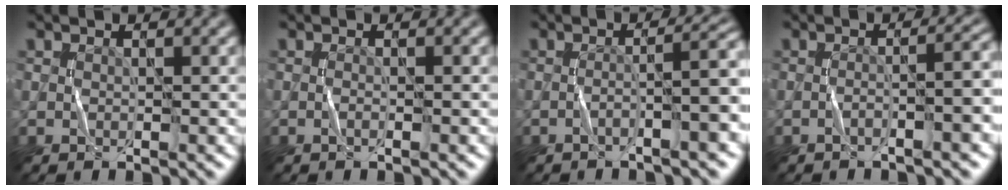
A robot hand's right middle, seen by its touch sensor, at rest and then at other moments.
{"total": 0.8, "force": [-0.4, 0.0, 0.6], "torque": [-0.013, 0.002, -0.011]}
{"total": 4.6, "force": [-2.2, 0.4, 4.0], "torque": [-0.049, 0.023, -0.042]}
{"total": 3.8, "force": [-2.0, 0.8, 3.1], "torque": [-0.030, 0.019, -0.037]}